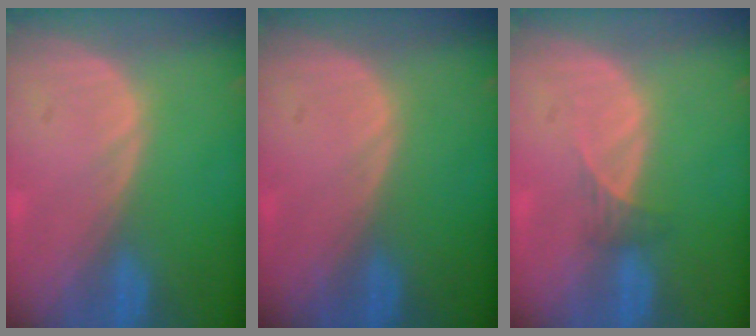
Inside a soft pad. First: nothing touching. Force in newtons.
{"total": 0.0}
{"total": 1.6, "press": 1.3, "slide": 0.9}